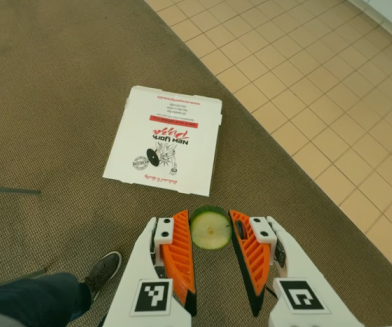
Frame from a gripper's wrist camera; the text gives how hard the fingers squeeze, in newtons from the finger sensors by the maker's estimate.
{"total": 8.7, "left": 8.6, "right": 8.8}